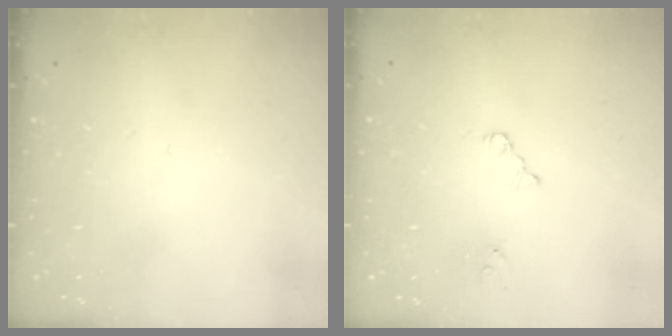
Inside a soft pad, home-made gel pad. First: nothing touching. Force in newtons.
{"total": 2.5, "press": 2.5, "slide": 0.4}